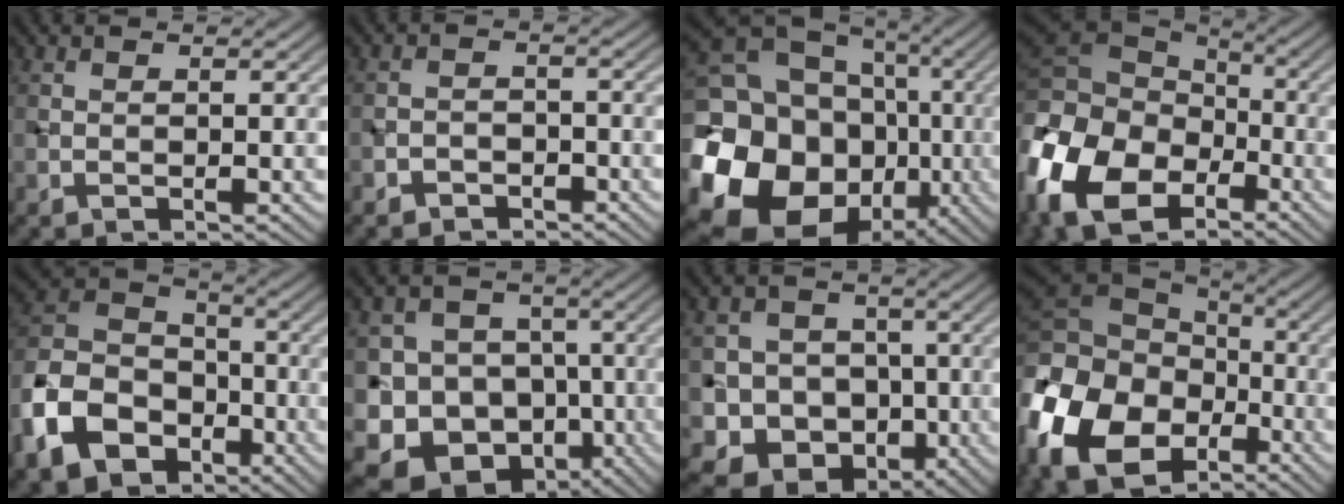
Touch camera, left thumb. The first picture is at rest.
{"total": 2.4, "force": [-1.9, 1.4, 0.7], "torque": [-0.007, 0.004, -0.038]}
{"total": 23.6, "force": [-3.5, 20.1, 12.0], "torque": [-0.273, -0.031, -0.090]}
{"total": 18.3, "force": [-6.4, 12.3, 11.8], "torque": [-0.312, -0.019, -0.130]}
{"total": 15.3, "force": [-7.0, 10.7, 8.2], "torque": [-0.234, -0.034, -0.149]}
{"total": 15.2, "force": [-6.1, 12.7, 5.6], "torque": [-0.132, -0.024, -0.119]}
{"total": 9.4, "force": [-2.2, 8.5, 3.5], "torque": [-0.064, -0.013, -0.067]}
{"total": 20.2, "force": [-7.5, 14.0, 12.6], "torque": [-0.331, -0.027, -0.137]}